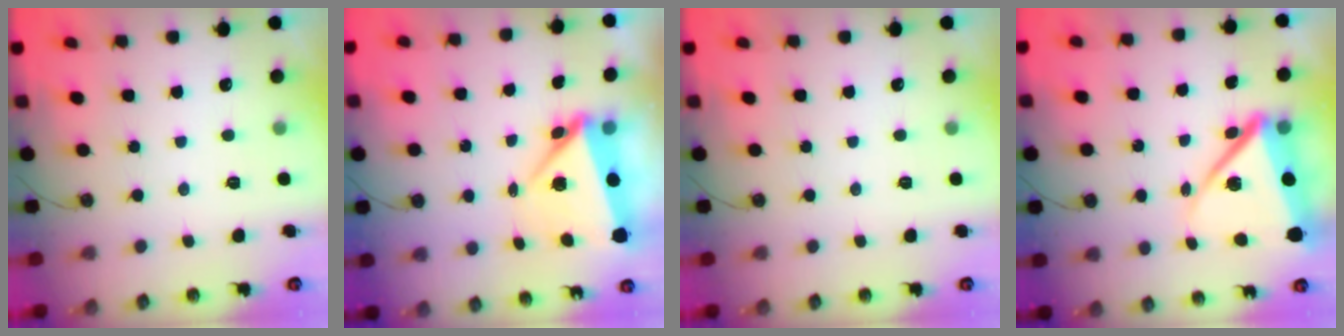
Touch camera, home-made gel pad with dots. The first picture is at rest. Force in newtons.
{"total": 6.8, "press": 6.7, "slide": 1.3}
{"total": 0.0}
{"total": 12.6, "press": 12.6, "slide": 1.0}